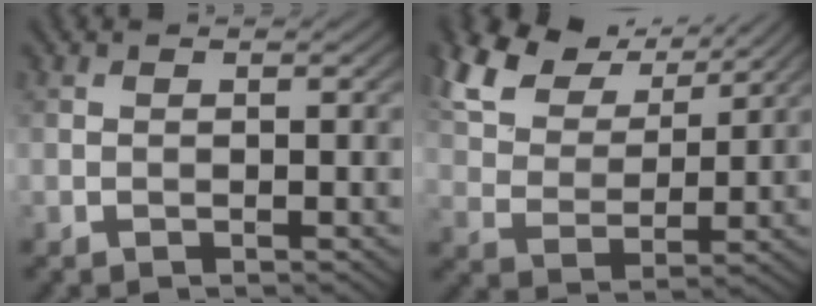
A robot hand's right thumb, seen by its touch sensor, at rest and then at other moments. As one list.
[{"total": 11.9, "force": [8.1, 5.8, 6.5], "torque": [-0.180, 0.019, 0.142]}]